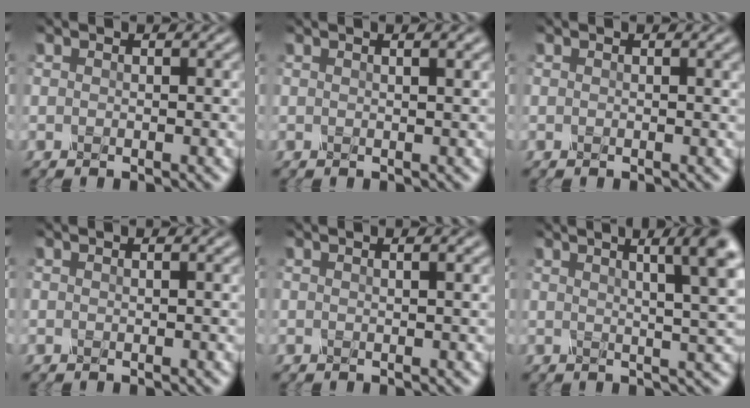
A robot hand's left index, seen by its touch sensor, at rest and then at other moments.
{"total": 2.3, "force": [0.8, 0.9, 2.0], "torque": [-0.013, 0.016, -0.012]}
{"total": 1.4, "force": [0.2, 0.6, 1.2], "torque": [-0.009, 0.005, -0.003]}
{"total": 0.9, "force": [0.2, 0.4, 0.7], "torque": [-0.004, 0.005, -0.008]}
{"total": 1.8, "force": [0.6, 0.7, 1.6], "torque": [-0.011, 0.012, -0.010]}
{"total": 7.7, "force": [2.5, 1.6, 7.2], "torque": [-0.051, 0.027, 0.025]}